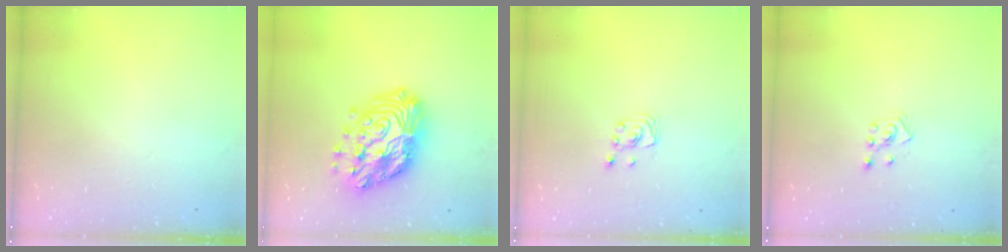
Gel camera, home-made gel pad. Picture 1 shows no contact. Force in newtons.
{"total": 21.7, "press": 21.5, "slide": 2.2}
{"total": 1.9, "press": 1.9, "slide": 0.1}
{"total": 2.8, "press": 2.7, "slide": 0.5}